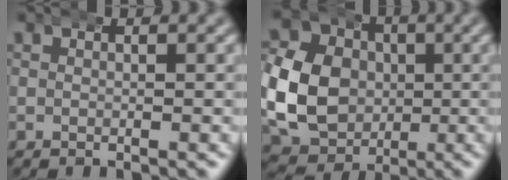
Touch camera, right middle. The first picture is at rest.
{"total": 12.9, "force": [0.0, 11.3, 6.2], "torque": [-0.143, -0.041, 0.005]}